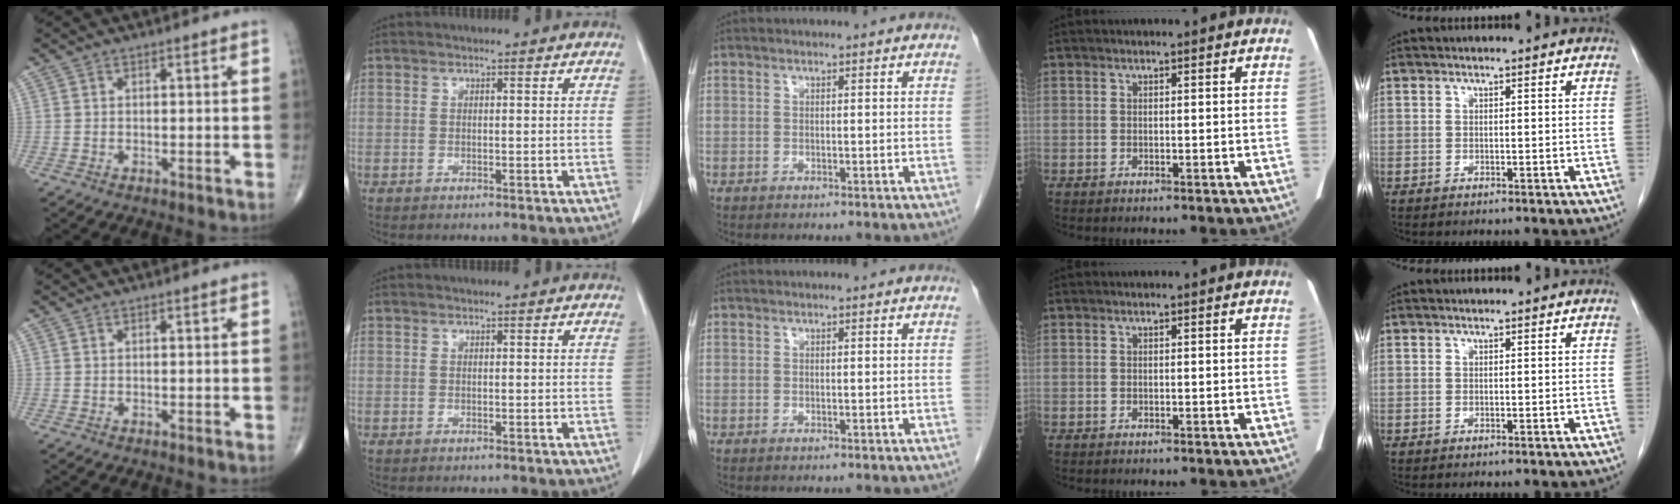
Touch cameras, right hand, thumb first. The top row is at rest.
{}